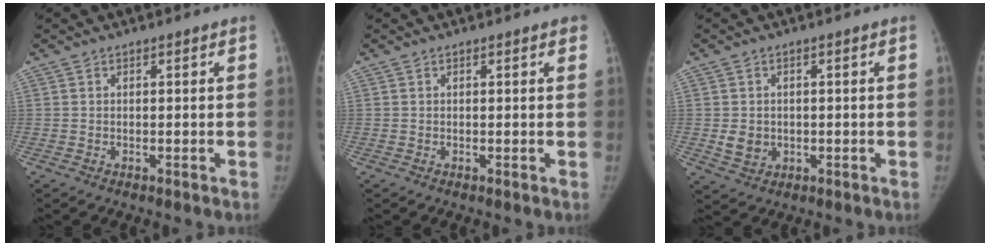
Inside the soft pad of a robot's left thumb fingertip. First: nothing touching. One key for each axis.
{"total": 1.1, "fx": 0.7, "fy": 0.3, "fz": 0.8, "tx": -0.008, "ty": 0.001, "tz": 0.005}
{"total": 3.8, "fx": -0.3, "fy": 3.3, "fz": 1.9, "tx": -0.018, "ty": 0.000, "tz": 0.005}